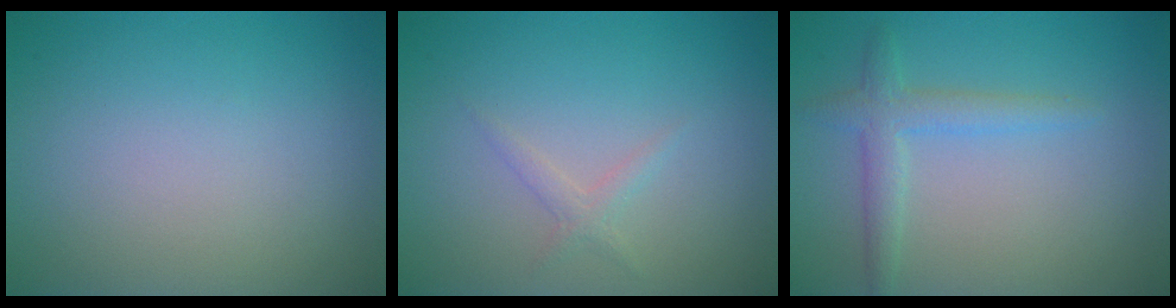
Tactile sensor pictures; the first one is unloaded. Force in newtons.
{"total": 1.1, "press": 1.1, "slide": 0.0}
{"total": 2.4, "press": 2.4, "slide": 0.1}